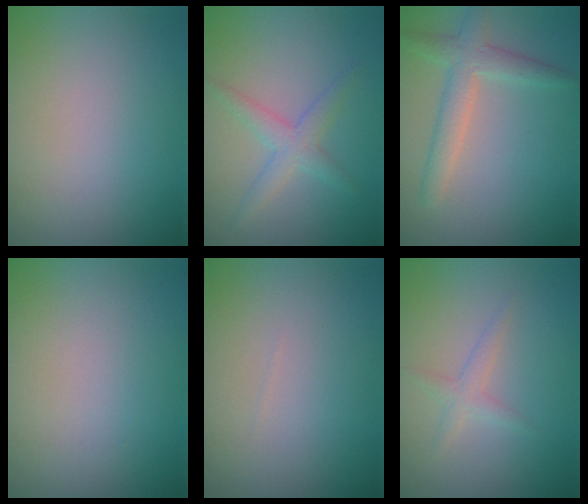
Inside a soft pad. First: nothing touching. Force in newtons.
{"total": 2.4, "press": 2.4, "slide": 0.1}
{"total": 3.2, "press": 3.2, "slide": 0.2}
{"total": 0.0}
{"total": 0.0}
{"total": 1.3, "press": 1.3, "slide": 0.1}